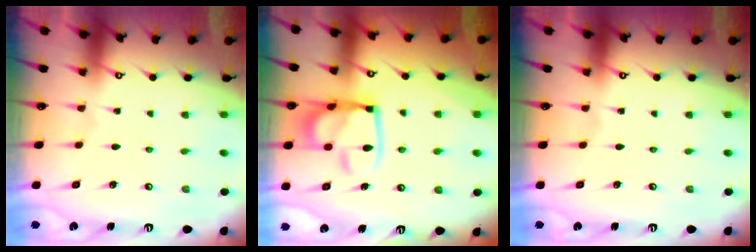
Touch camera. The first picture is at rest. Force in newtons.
{"total": 14.3, "press": 14.2, "slide": 1.7}
{"total": 0.0}